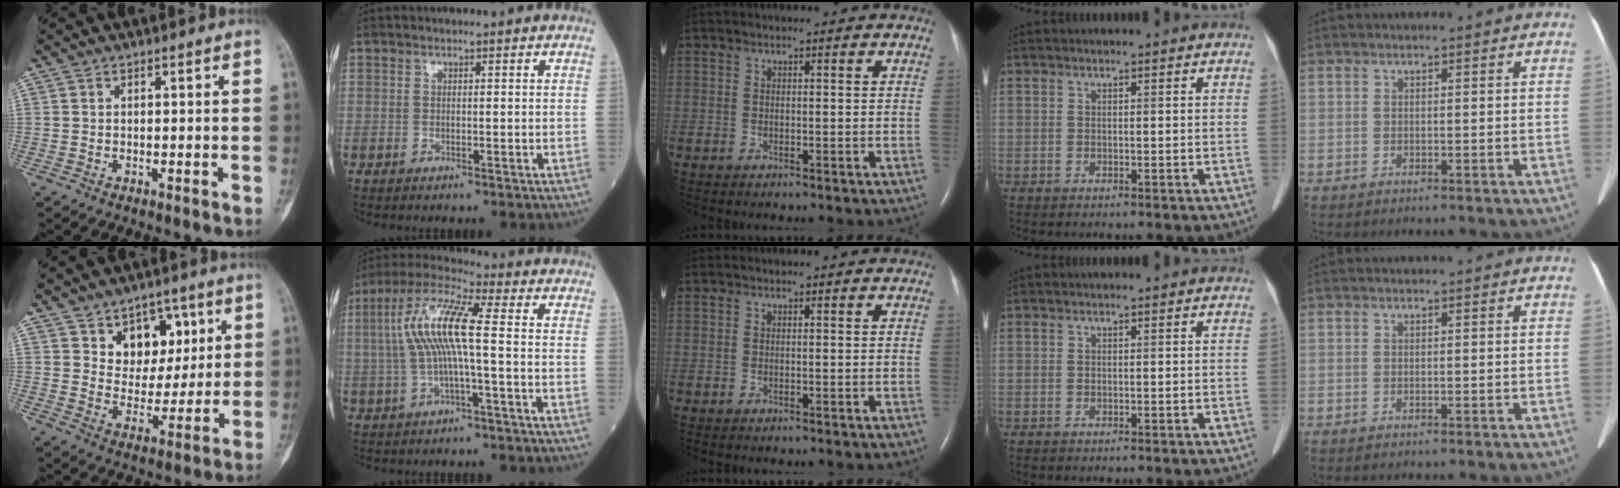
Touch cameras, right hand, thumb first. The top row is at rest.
{"thumb": {"total": 10.7, "force": [4.9, 7.9, 5.4], "torque": [-0.033, -0.023, 0.081]}, "index": {"total": 10.4, "force": [0.1, 1.0, 10.3], "torque": [-0.214, 0.027, -0.004]}}